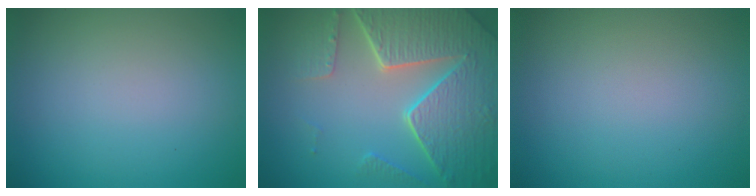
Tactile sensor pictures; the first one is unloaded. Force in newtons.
{"total": 8.4, "press": 6.1, "slide": 5.8}
{"total": 0.0}